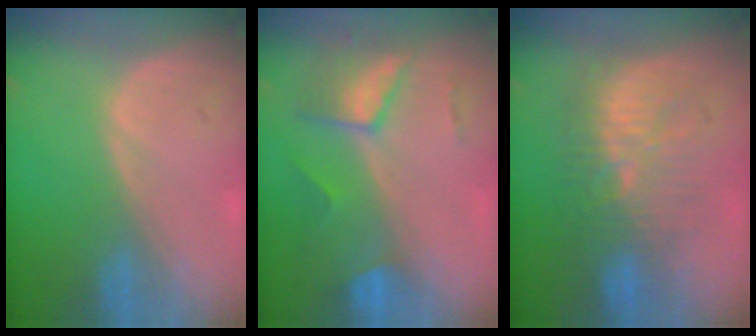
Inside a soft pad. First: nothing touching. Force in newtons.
{"total": 7.4, "press": 6.6, "slide": 3.5}
{"total": 9.2, "press": 9.0, "slide": 2.0}